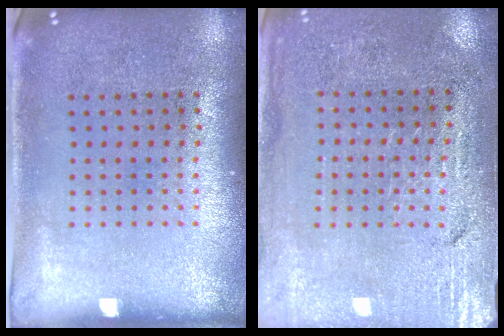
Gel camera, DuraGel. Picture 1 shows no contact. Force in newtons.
{"total": 3.1, "press": 2.9, "slide": 0.8}